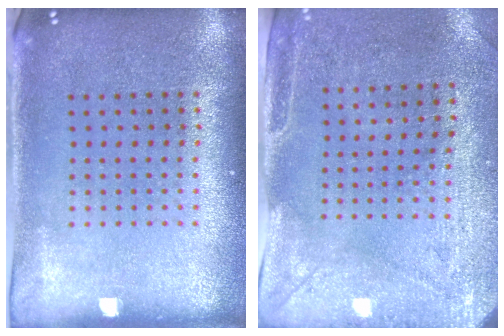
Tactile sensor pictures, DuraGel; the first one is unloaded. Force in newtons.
{"total": 3.0, "press": 2.4, "slide": 1.8}